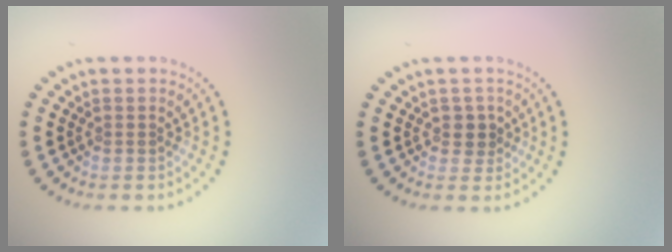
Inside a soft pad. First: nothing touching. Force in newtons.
{"total": 1.7, "press": 1.4, "slide": 1.0}